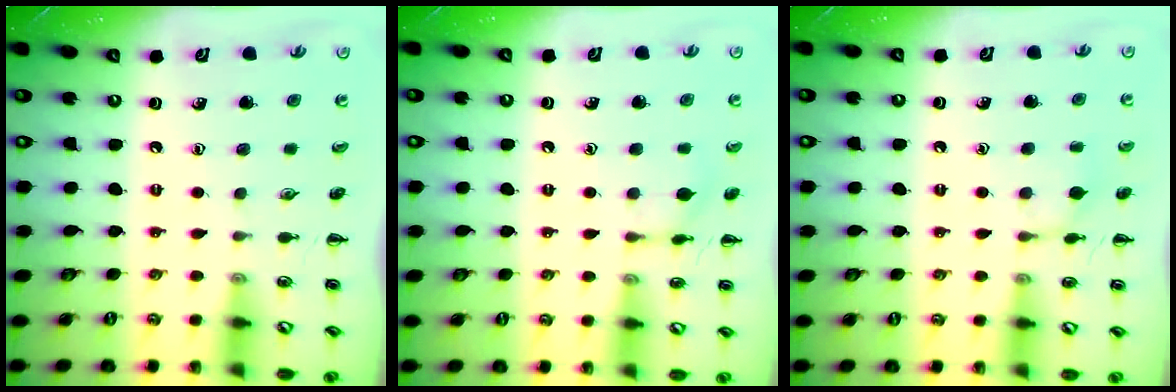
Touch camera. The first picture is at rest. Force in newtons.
{"total": 6.8, "press": 6.7, "slide": 0.8}
{"total": 7.5, "press": 7.4, "slide": 1.4}